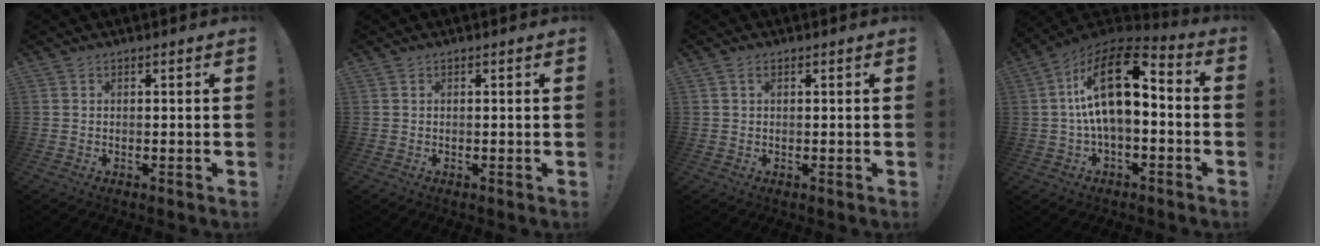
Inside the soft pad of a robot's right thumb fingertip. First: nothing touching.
{"total": 0.0}
{"total": 1.3, "force": [0.6, 0.7, 0.9], "torque": [-0.011, 0.000, 0.008]}
{"total": 18.5, "force": [2.9, 8.7, 16.0], "torque": [-0.283, -0.009, 0.049]}